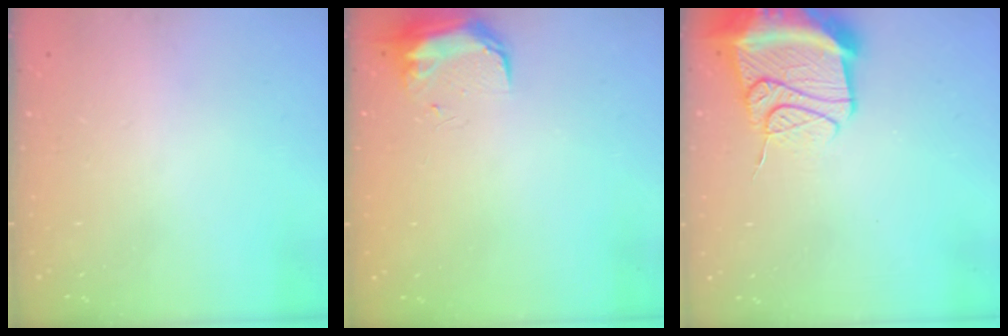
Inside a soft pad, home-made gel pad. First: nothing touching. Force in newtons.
{"total": 9.5, "press": 9.4, "slide": 1.7}
{"total": 23.5, "press": 19.0, "slide": 13.9}